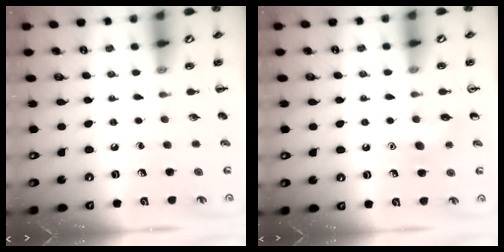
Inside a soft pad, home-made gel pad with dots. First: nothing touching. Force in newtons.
{"total": 6.2, "press": 6.0, "slide": 1.6}